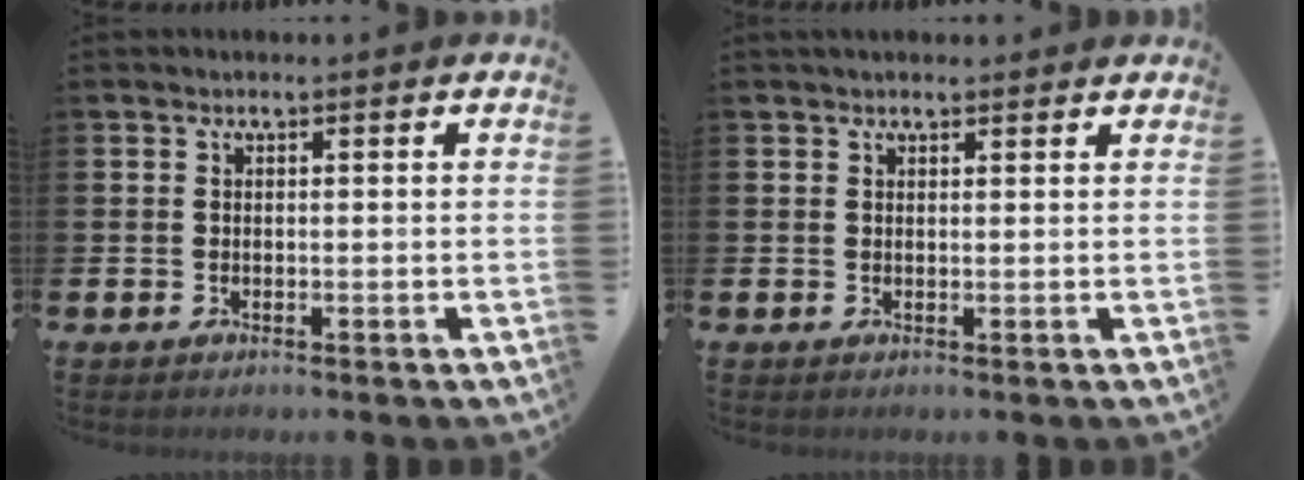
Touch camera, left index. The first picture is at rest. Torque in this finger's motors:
{"motor_torque": [0.80, -1.34, -0.02, 0.12]}